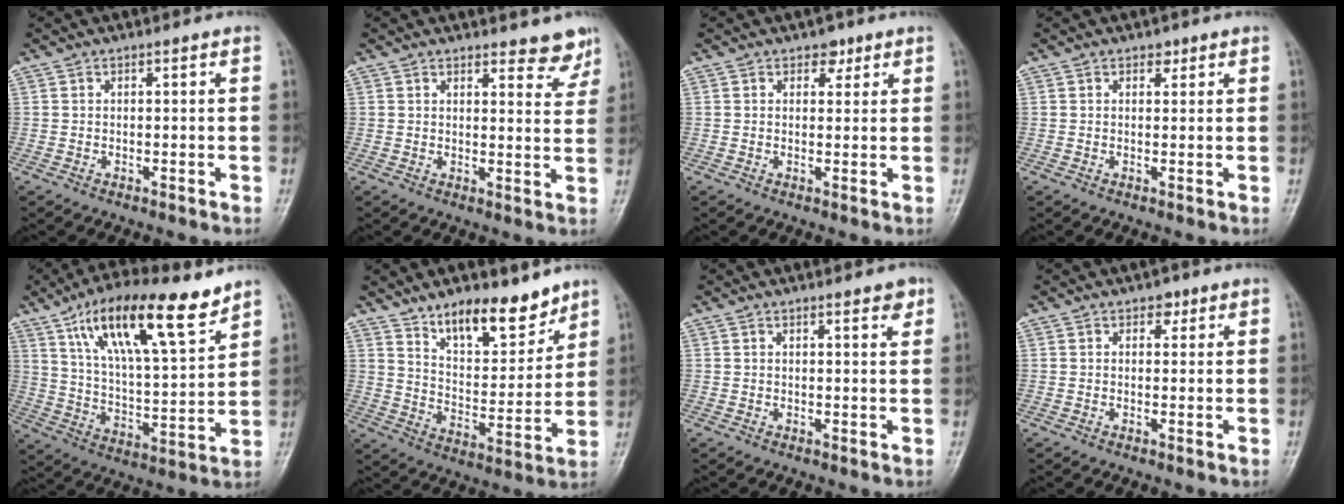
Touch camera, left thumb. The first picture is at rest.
{"total": 5.6, "force": [4.9, 2.0, 1.7], "torque": [0.007, -0.034, 0.051]}
{"total": 2.4, "force": [1.5, 1.6, 0.9], "torque": [0.006, -0.006, 0.017]}
{"total": 1.4, "force": [0.9, 0.9, 0.5], "torque": [0.003, -0.004, 0.010]}
{"total": 20.2, "force": [12.2, 6.3, 14.8], "torque": [-0.225, -0.041, 0.217]}
{"total": 14.1, "force": [10.3, 5.9, 7.6], "torque": [-0.078, -0.082, 0.178]}
{"total": 2.4, "force": [1.7, 0.6, 1.7], "torque": [-0.014, -0.009, 0.020]}
{"total": 1.9, "force": [1.2, 1.3, 0.9], "torque": [0.003, -0.003, 0.011]}